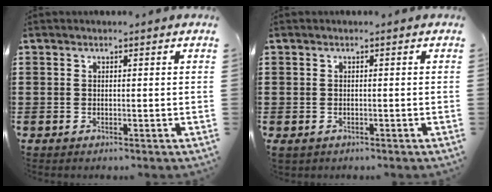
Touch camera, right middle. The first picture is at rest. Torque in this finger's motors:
{"motor_torque": [0.03, -0.12, 0.50, 0.13]}